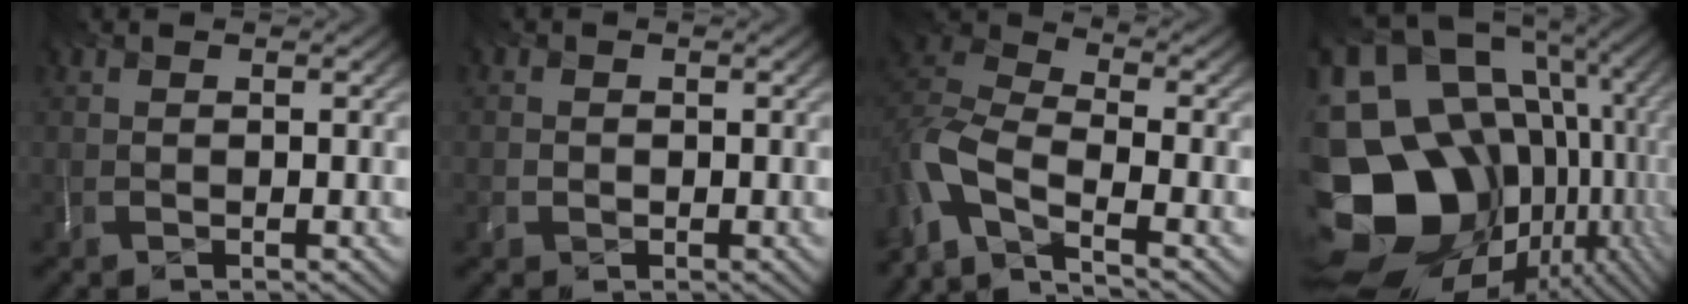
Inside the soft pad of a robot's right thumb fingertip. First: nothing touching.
{"total": 1.3, "force": [-0.5, 0.9, -0.8], "torque": [0.016, -0.006, -0.005]}
{"total": 8.5, "force": [-6.8, 2.4, 4.6], "torque": [-0.096, -0.013, -0.151]}
{"total": 21.1, "force": [-5.2, 17.3, 10.9], "torque": [-0.212, -0.035, -0.074]}